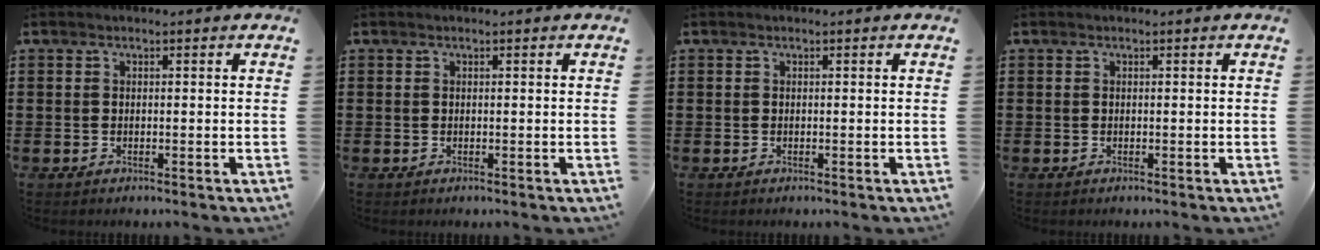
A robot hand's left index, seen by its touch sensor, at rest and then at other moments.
{"total": 0.0}
{"total": 0.0}
{"total": 0.0}